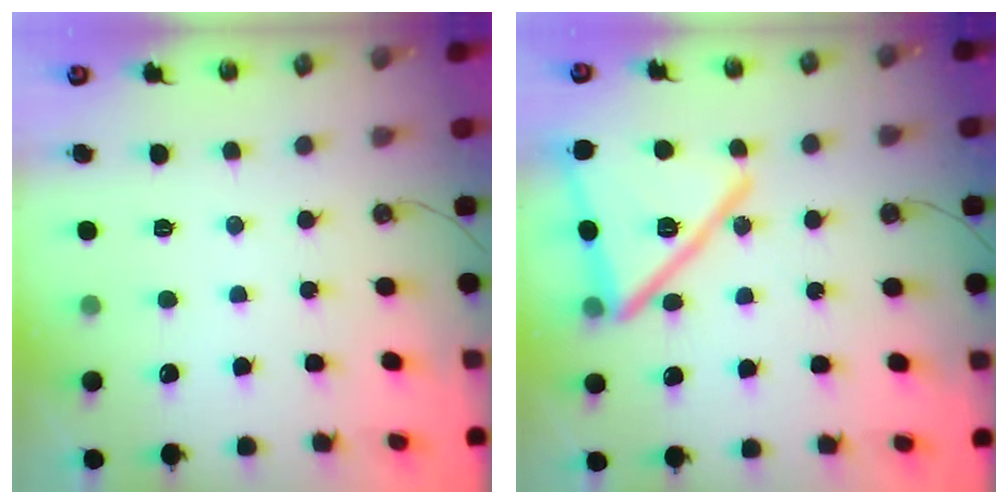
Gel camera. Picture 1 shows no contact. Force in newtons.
{"total": 22.0, "press": 21.9, "slide": 2.6}